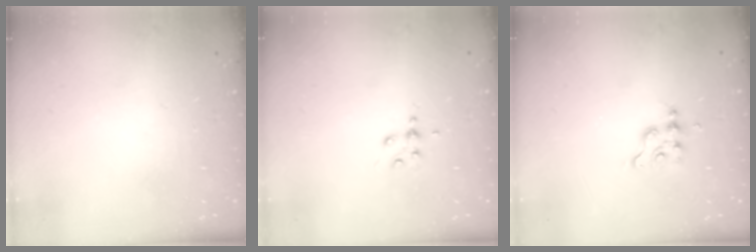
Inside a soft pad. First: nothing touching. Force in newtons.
{"total": 4.4, "press": 3.9, "slide": 2.0}
{"total": 2.9, "press": 2.9, "slide": 0.4}